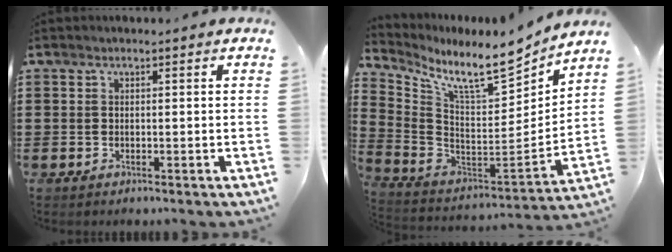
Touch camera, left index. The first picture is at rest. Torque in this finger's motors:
{"motor_torque": [2.14, 0.00, 0.11, 0.11]}